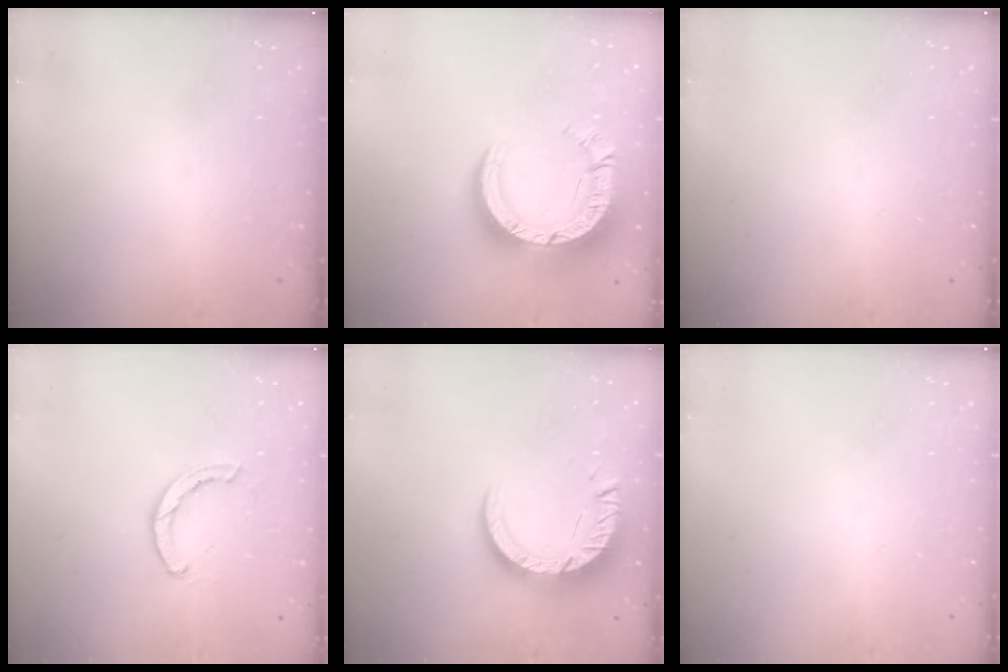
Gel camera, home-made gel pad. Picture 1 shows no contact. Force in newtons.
{"total": 19.6, "press": 19.5, "slide": 1.7}
{"total": 0.0}
{"total": 2.4, "press": 2.3, "slide": 0.4}
{"total": 12.6, "press": 12.5, "slide": 1.3}
{"total": 0.0}